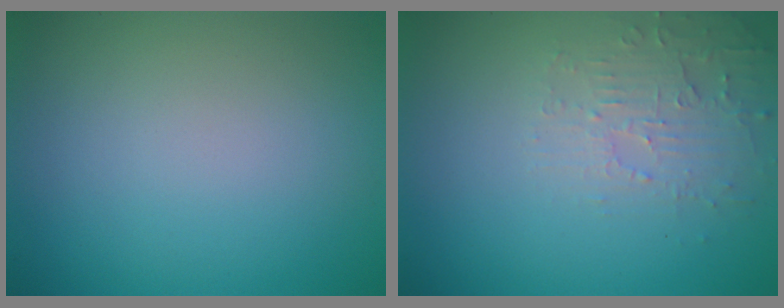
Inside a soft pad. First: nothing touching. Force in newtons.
{"total": 2.8, "press": 2.7, "slide": 0.6}